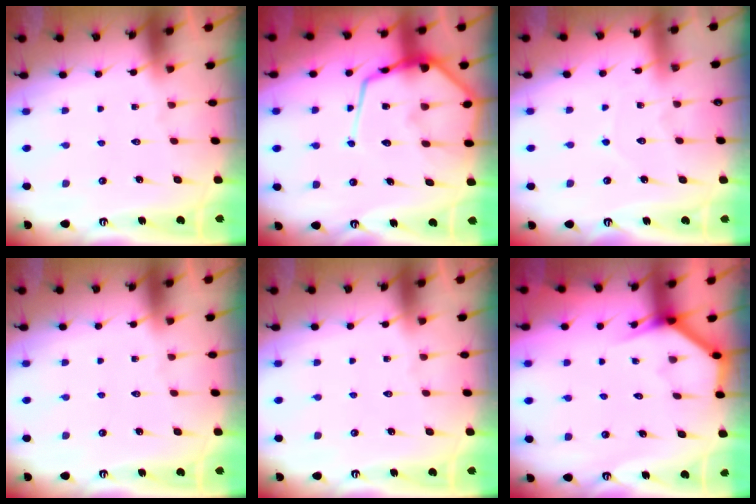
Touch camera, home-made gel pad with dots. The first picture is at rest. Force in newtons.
{"total": 16.8, "press": 16.8, "slide": 1.4}
{"total": 3.5, "press": 3.5, "slide": 0.4}
{"total": 0.0}
{"total": 0.0}
{"total": 3.7, "press": 3.7, "slide": 0.3}